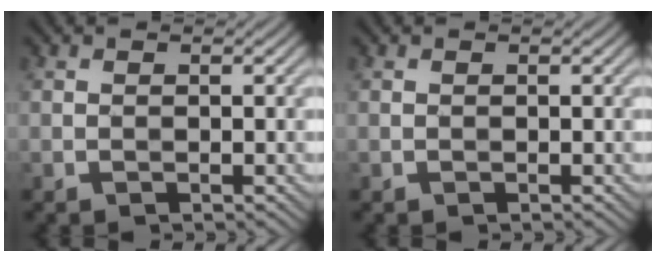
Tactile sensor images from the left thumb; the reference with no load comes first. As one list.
[{"total": 0.0}]